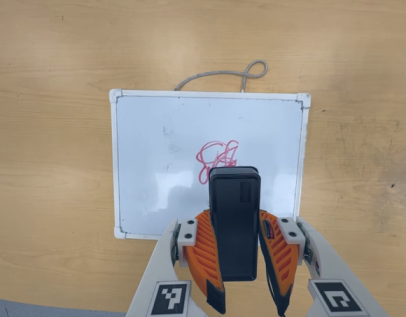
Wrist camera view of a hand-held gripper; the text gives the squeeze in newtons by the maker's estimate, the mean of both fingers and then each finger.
{"total": 8.7, "left": 7.0, "right": 10.4}